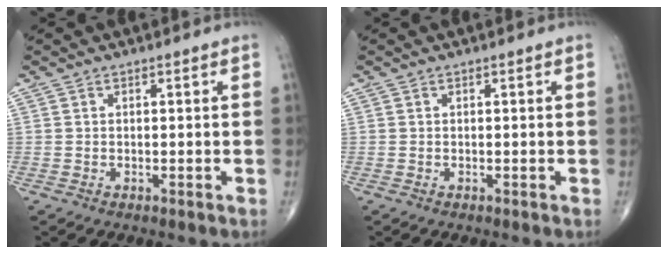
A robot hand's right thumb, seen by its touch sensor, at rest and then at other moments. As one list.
[{"total": 0.0}]